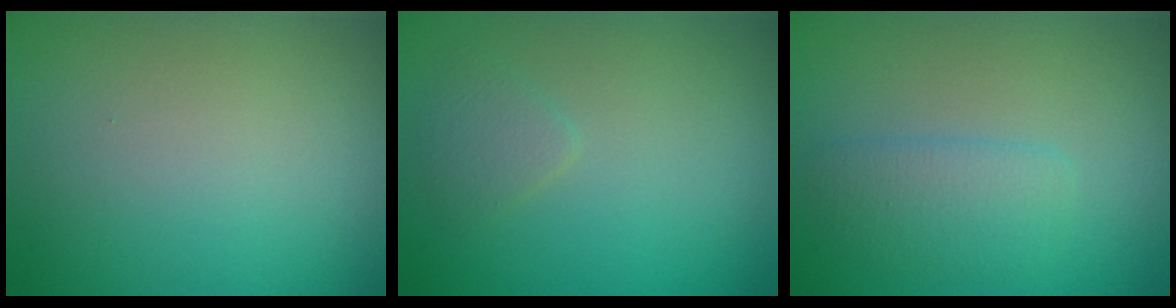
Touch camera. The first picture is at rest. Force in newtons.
{"total": 1.3, "press": 1.3, "slide": 0.1}
{"total": 2.4, "press": 2.4, "slide": 0.1}